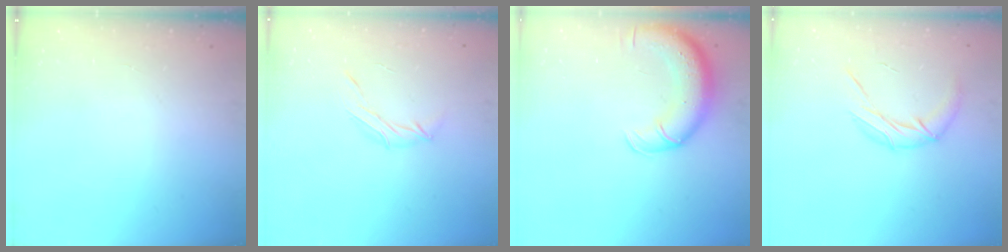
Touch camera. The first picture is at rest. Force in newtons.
{"total": 6.6, "press": 6.5, "slide": 1.0}
{"total": 11.9, "press": 11.5, "slide": 3.2}
{"total": 10.4, "press": 10.4, "slide": 1.0}